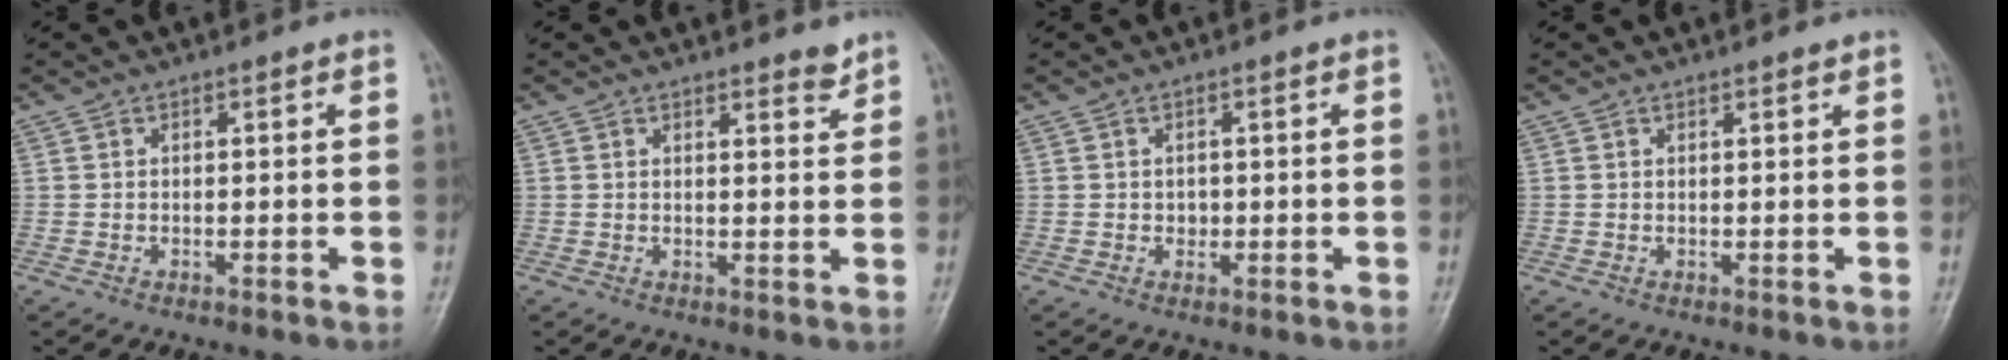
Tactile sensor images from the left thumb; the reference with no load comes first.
{"total": 2.4, "force": [2.1, 0.6, 1.0], "torque": [-0.005, -0.019, 0.029]}
{"total": 1.3, "force": [0.0, 1.1, 0.6], "torque": [-0.004, 0.002, 0.001]}
{"total": 0.8, "force": [0.7, 0.1, 0.4], "torque": [-0.008, -0.005, 0.011]}